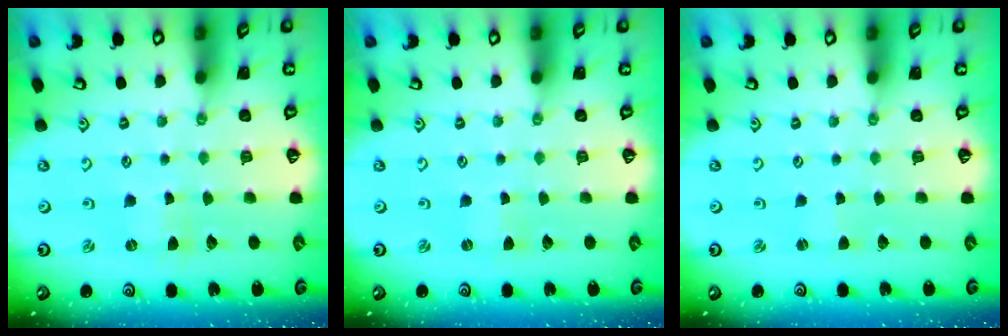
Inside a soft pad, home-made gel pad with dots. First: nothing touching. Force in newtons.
{"total": 0.0}
{"total": 0.6, "press": 0.6, "slide": 0.1}